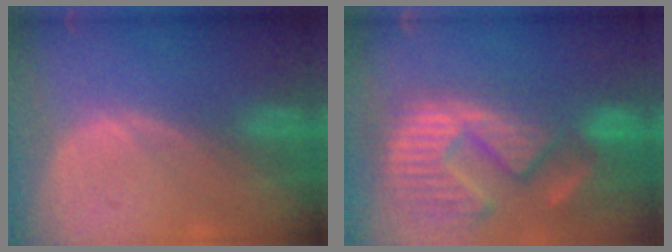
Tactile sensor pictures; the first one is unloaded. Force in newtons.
{"total": 15.1, "press": 12.4, "slide": 8.6}